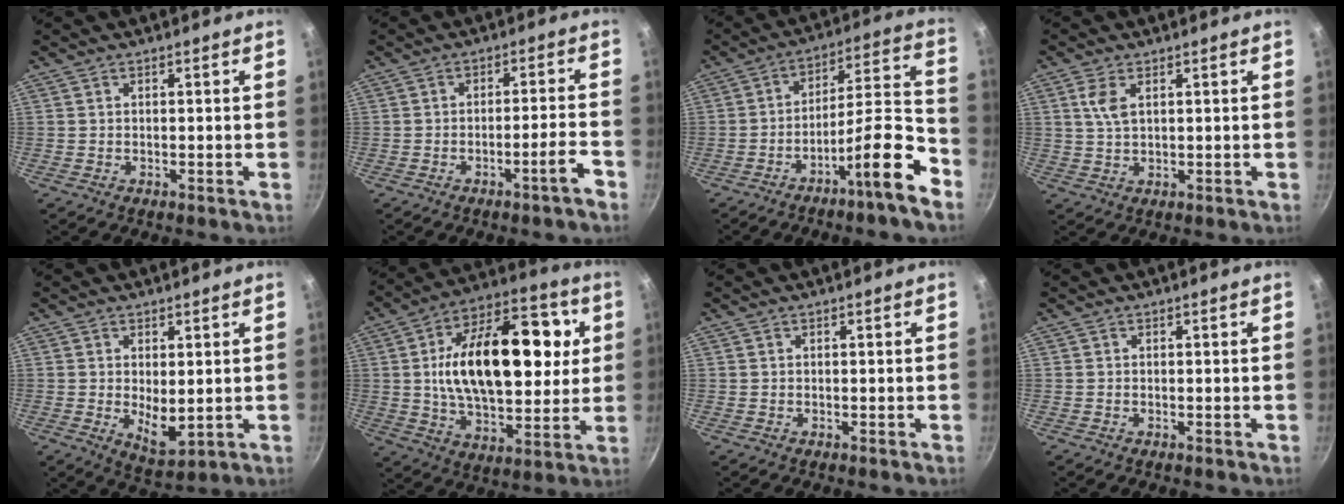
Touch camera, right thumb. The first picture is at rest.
{"total": 4.7, "force": [-2.9, 0.0, 3.7], "torque": [-0.057, 0.029, -0.038]}
{"total": 13.3, "force": [-7.9, 1.8, 10.6], "torque": [-0.147, 0.072, -0.127]}
{"total": 4.0, "force": [1.6, 2.0, 3.2], "torque": [-0.064, -0.008, 0.033]}
{"total": 6.2, "force": [0.3, 3.1, 5.4], "torque": [-0.075, -0.020, 0.017]}
{"total": 27.0, "force": [4.4, 15.4, 21.7], "torque": [-0.326, 0.009, 0.060]}
{"total": 0.0}
{"total": 0.0}